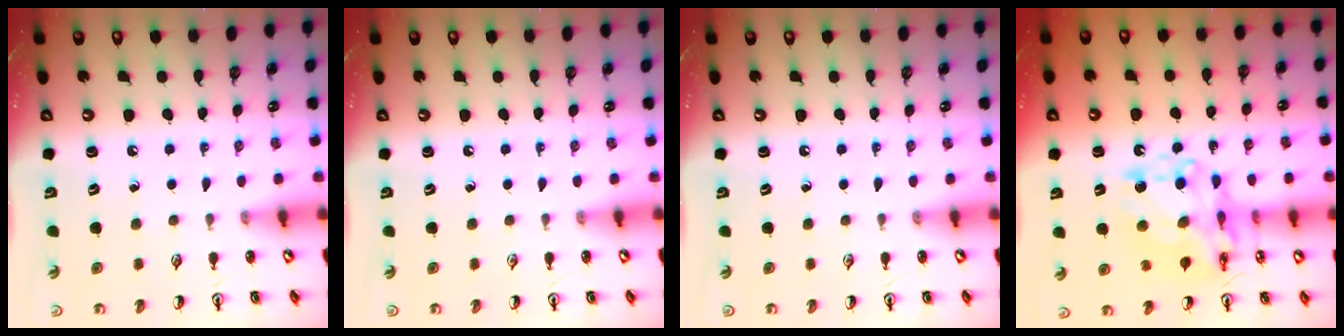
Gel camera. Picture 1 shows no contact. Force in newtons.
{"total": 0.0}
{"total": 0.0}
{"total": 13.1, "press": 13.0, "slide": 1.2}